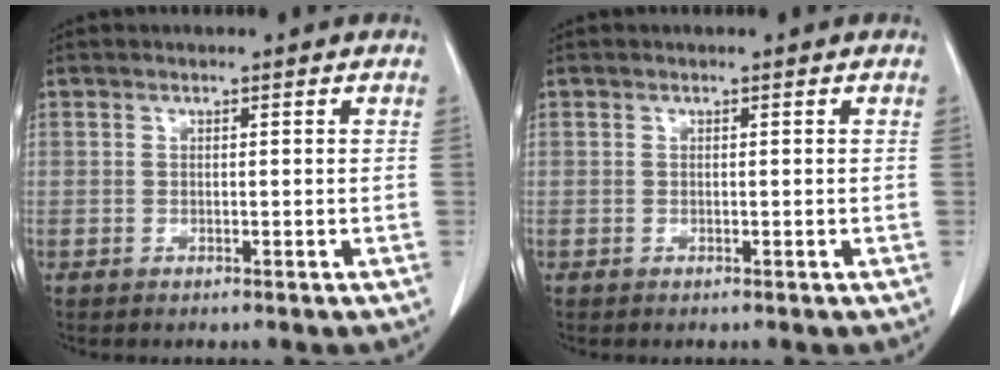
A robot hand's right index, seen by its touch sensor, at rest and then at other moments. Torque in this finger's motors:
{"motor_torque": [0.00, 0.00, 0.00, 0.00]}